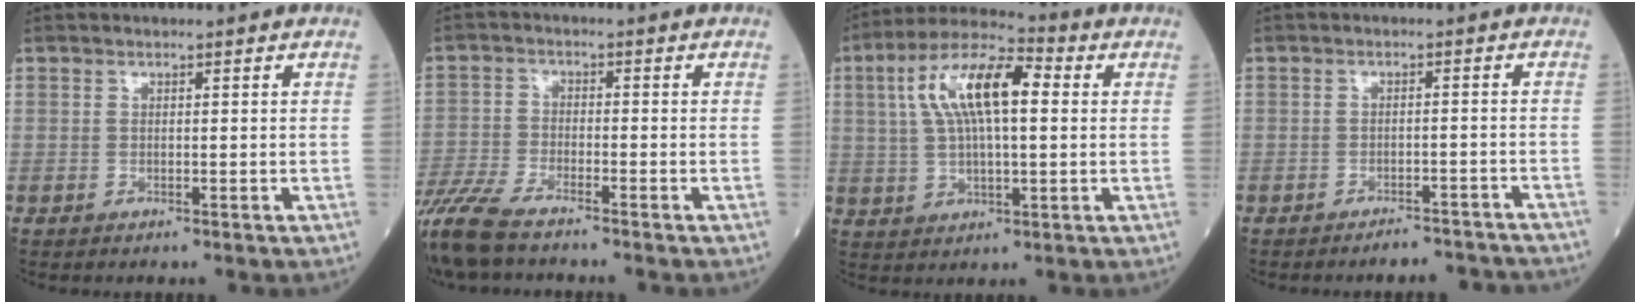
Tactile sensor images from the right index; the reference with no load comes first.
{"total": 9.2, "force": [-7.8, 1.3, 4.6], "torque": [-0.095, -0.026, -0.146]}
{"total": 12.8, "force": [3.0, 4.0, 11.8], "torque": [-0.231, 0.032, 0.049]}
{"total": 6.0, "force": [-5.8, 1.3, 0.8], "torque": [0.005, 0.003, -0.072]}